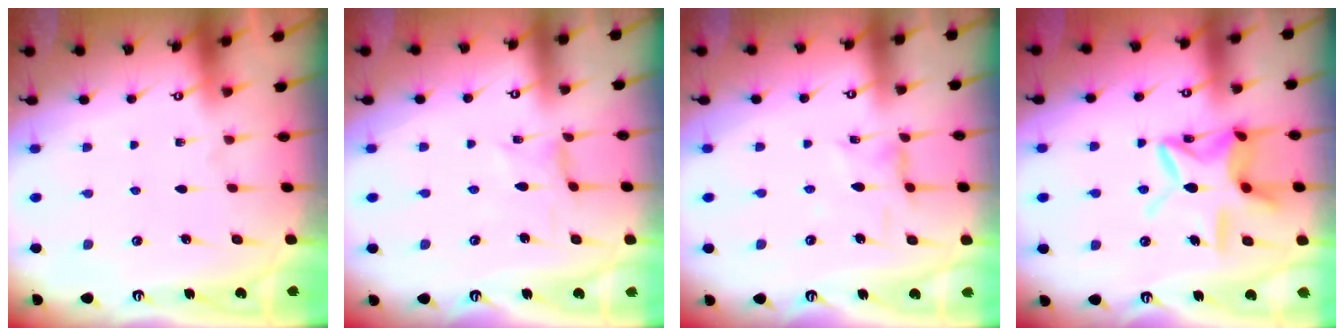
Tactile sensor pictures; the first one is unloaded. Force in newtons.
{"total": 0.0}
{"total": 3.5, "press": 3.5, "slide": 0.2}
{"total": 14.1, "press": 14.1, "slide": 1.1}